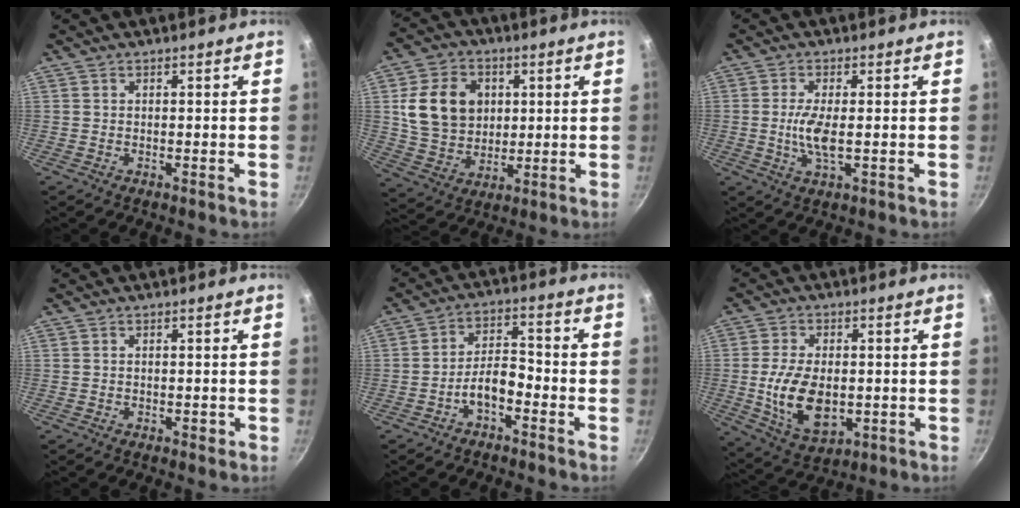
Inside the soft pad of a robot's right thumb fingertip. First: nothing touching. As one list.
[{"total": 14.5, "force": [3.0, 11.5, 8.4], "torque": [-0.128, -0.005, 0.057]}, {"total": 5.2, "force": [-0.3, 1.7, 5.0], "torque": [-0.110, -0.004, -0.007]}, {"total": 1.2, "force": [-0.5, 0.7, 0.8], "torque": [-0.011, 0.003, -0.006]}, {"total": 6.1, "force": [-3.4, 2.8, 4.2], "torque": [-0.061, 0.046, -0.061]}, {"total": 12.7, "force": [-1.1, 7.6, 10.1], "torque": [-0.179, -0.007, -0.010]}]